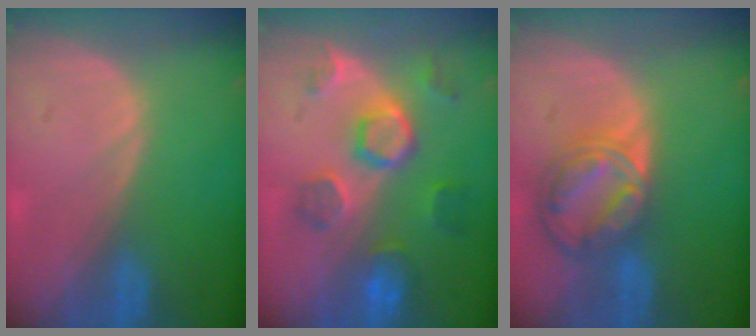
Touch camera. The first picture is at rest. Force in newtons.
{"total": 8.5, "press": 8.0, "slide": 2.9}
{"total": 8.7, "press": 7.4, "slide": 4.6}